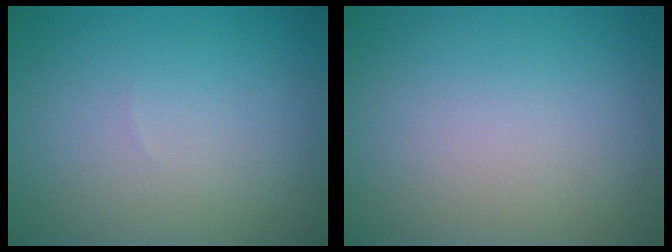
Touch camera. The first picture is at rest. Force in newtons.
{"total": 0.0}